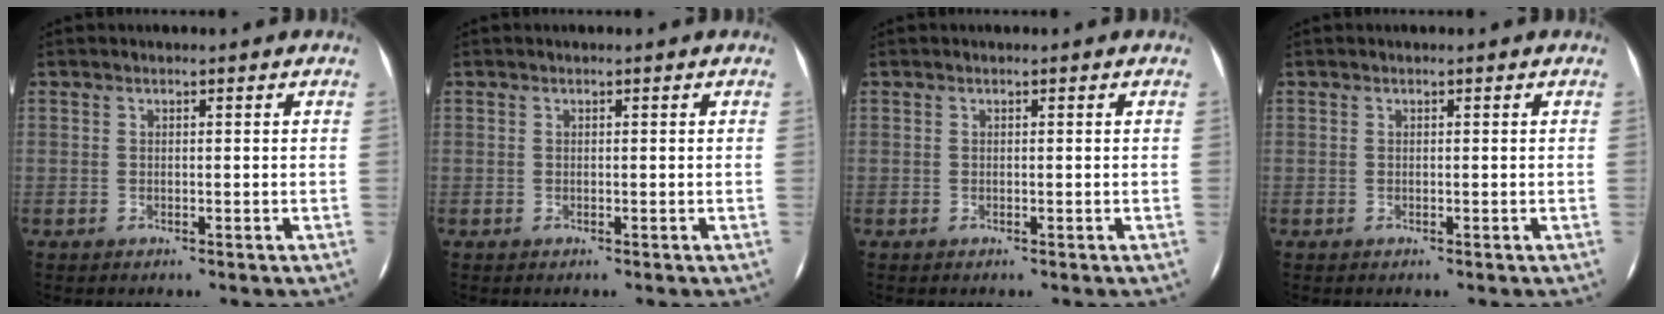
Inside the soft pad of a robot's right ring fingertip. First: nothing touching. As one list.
[{"total": 0.0}, {"total": 0.0}, {"total": 0.0}]